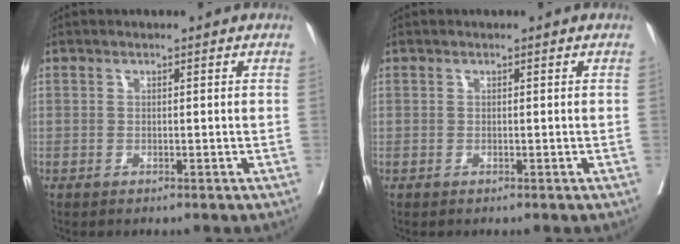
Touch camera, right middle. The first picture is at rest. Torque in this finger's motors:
{"motor_torque": [-0.56, -0.09, -0.21, -0.04]}